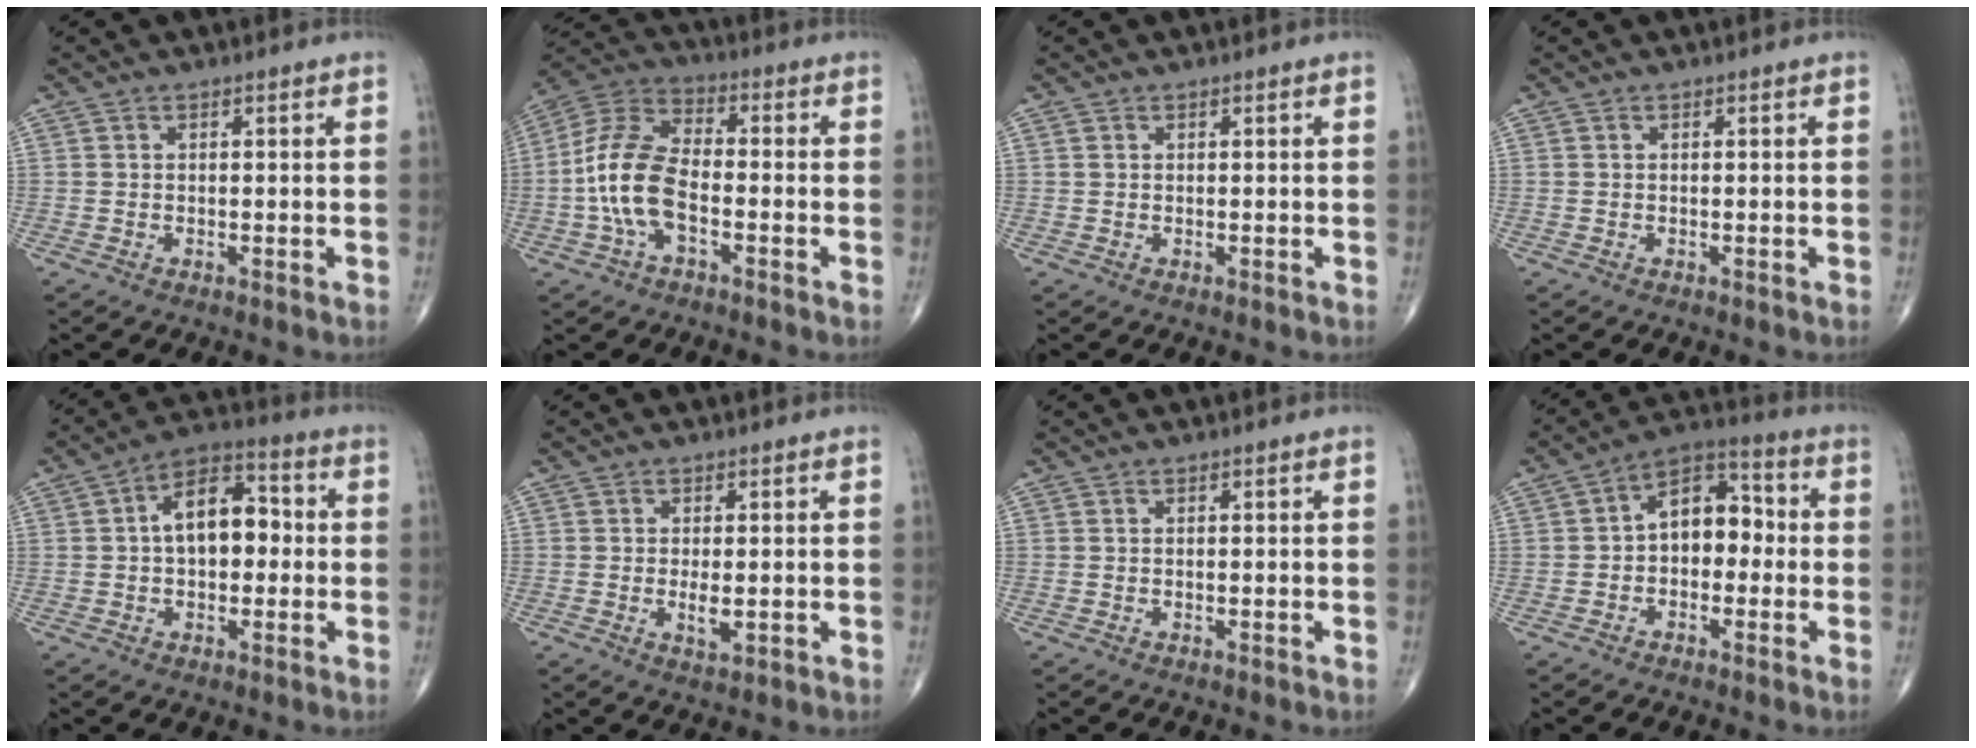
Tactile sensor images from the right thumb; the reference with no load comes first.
{"total": 12.3, "force": [-2.8, 6.3, 10.2], "torque": [-0.216, 0.037, -0.061]}
{"total": 0.5, "force": [0.2, 0.4, 0.2], "torque": [-0.004, 0.002, 0.005]}
{"total": 0.0}
{"total": 11.0, "force": [0.4, 6.7, 8.7], "torque": [-0.115, 0.032, -0.004]}
{"total": 2.9, "force": [-0.3, 1.2, 2.6], "torque": [-0.047, -0.006, -0.006]}
{"total": 0.0}
{"total": 9.8, "force": [-0.6, 6.5, 7.3], "torque": [-0.078, 0.039, -0.027]}